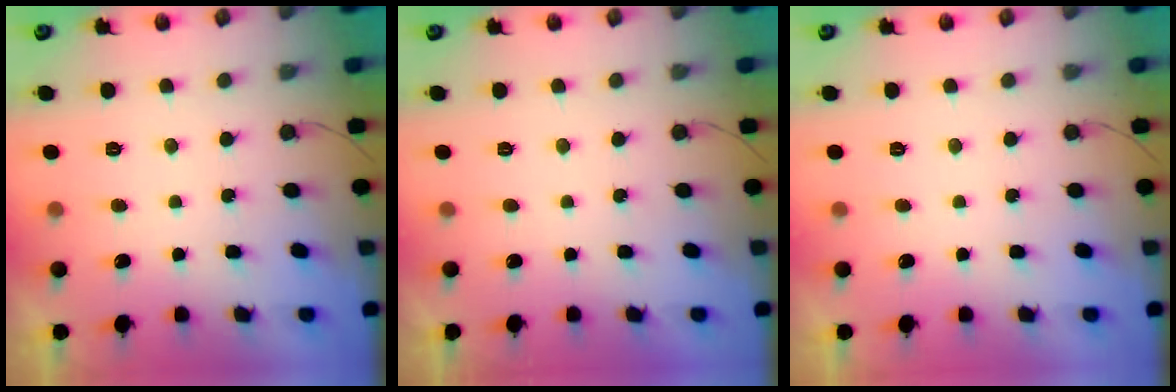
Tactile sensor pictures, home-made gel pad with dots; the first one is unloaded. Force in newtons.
{"total": 1.7, "press": 1.7, "slide": 0.0}
{"total": 0.0}